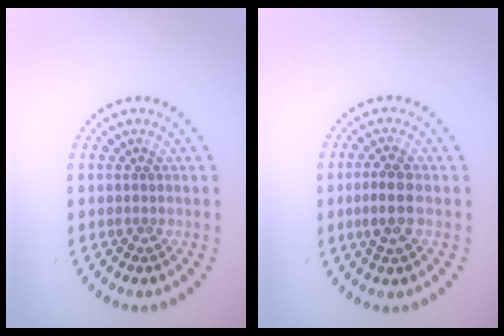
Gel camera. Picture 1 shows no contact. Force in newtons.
{"total": 2.7, "press": 2.6, "slide": 0.6}